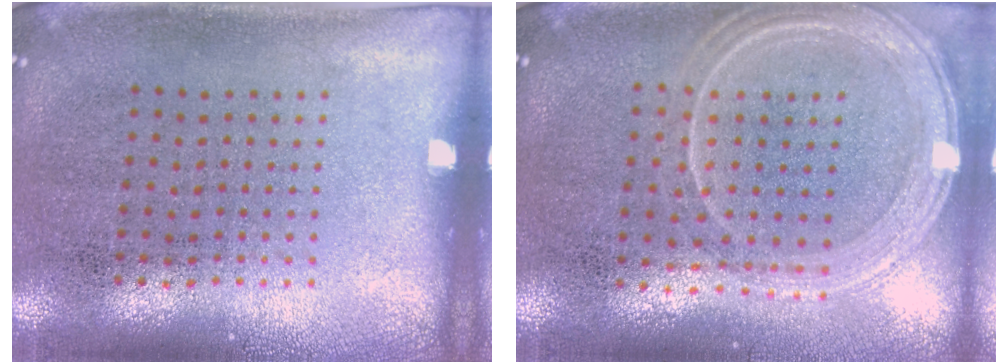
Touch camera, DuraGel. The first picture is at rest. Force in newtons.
{"total": 1.3, "press": 1.3, "slide": 0.2}